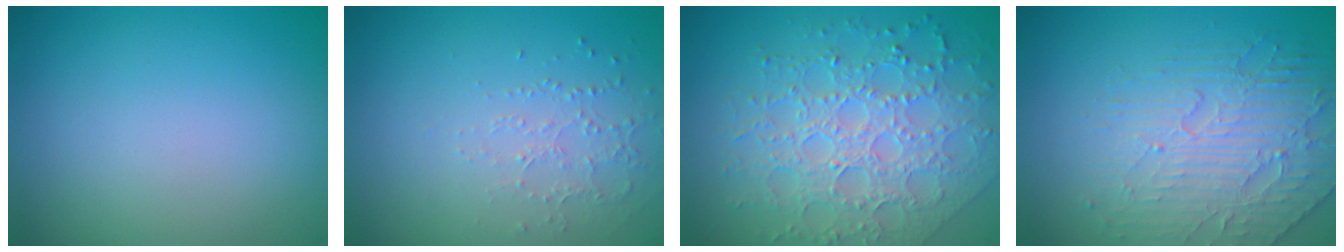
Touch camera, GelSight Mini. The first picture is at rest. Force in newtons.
{"total": 1.0, "press": 0.7, "slide": 0.8}
{"total": 7.7, "press": 5.5, "slide": 5.4}
{"total": 4.2, "press": 3.8, "slide": 1.7}